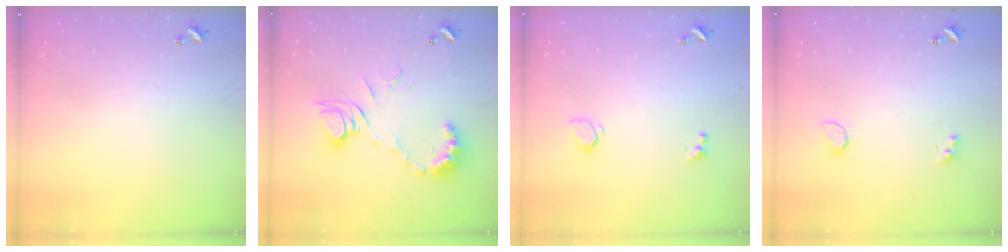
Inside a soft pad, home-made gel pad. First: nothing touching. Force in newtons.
{"total": 11.6, "press": 11.5, "slide": 1.0}
{"total": 0.8, "press": 0.6, "slide": 0.4}
{"total": 2.3, "press": 2.3, "slide": 0.5}